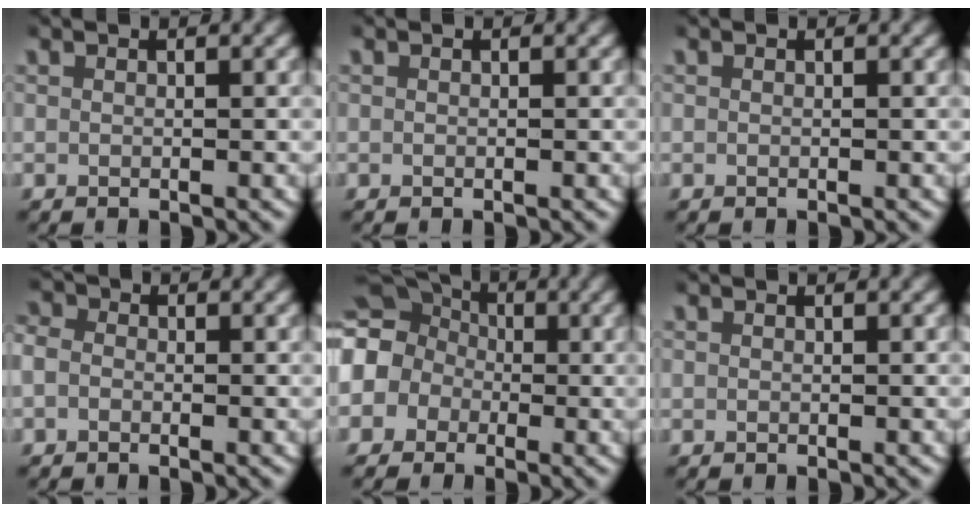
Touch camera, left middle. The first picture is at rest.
{"total": 0.0}
{"total": 0.0}
{"total": 2.4, "force": [-0.1, 2.1, 1.0], "torque": [-0.028, 0.002, -0.011]}
{"total": 12.0, "force": [1.9, 10.7, 4.9], "torque": [-0.125, -0.001, 0.012]}
{"total": 0.0}